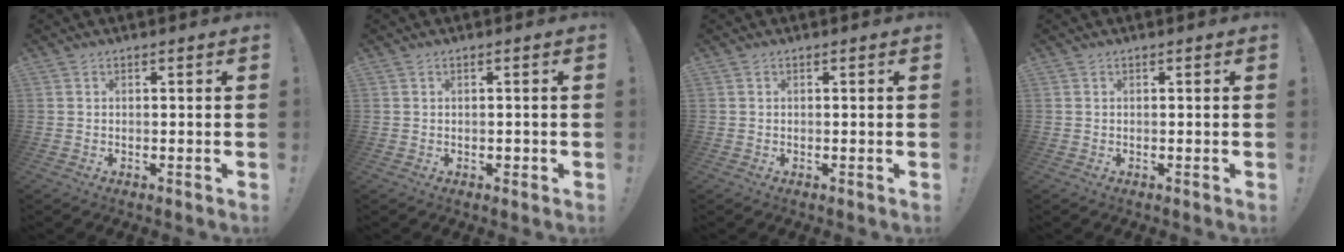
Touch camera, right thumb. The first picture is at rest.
{"total": 1.0, "force": [-0.5, 0.7, 0.5], "torque": [-0.007, 0.003, -0.008]}
{"total": 0.0}
{"total": 0.0}